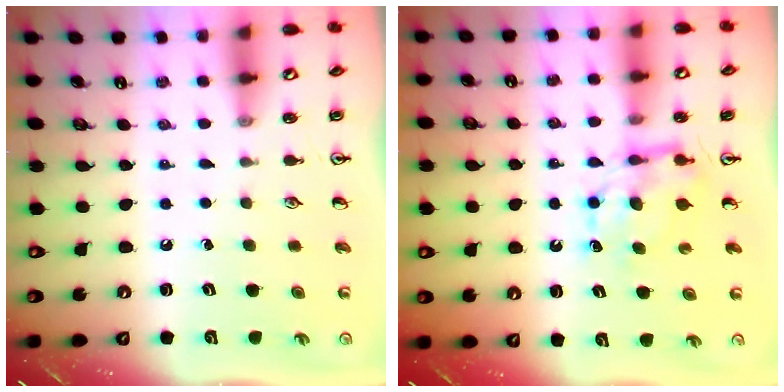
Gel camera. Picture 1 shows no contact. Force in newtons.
{"total": 7.3, "press": 7.3, "slide": 0.2}